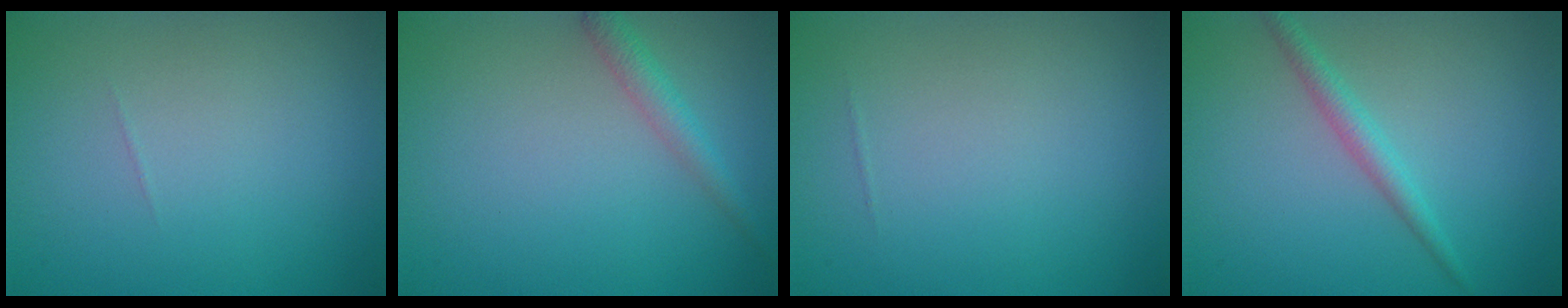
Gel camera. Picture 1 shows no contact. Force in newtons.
{"total": 1.9, "press": 1.9, "slide": 0.1}
{"total": 0.0}
{"total": 1.8, "press": 1.8, "slide": 0.1}